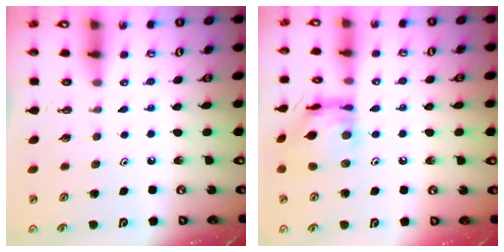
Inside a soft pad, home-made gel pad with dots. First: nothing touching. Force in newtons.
{"total": 12.6, "press": 12.6, "slide": 1.2}